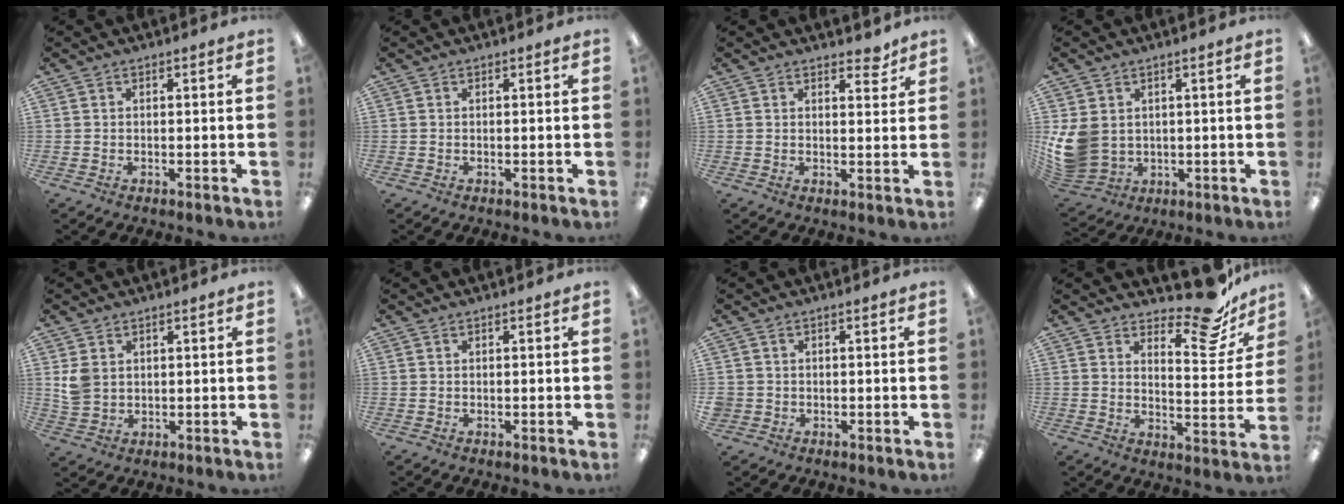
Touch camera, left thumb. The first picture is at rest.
{"total": 0.0}
{"total": 3.3, "force": [2.7, 1.2, 1.4], "torque": [0.001, -0.018, 0.043]}
{"total": 9.7, "force": [1.4, 8.1, 5.2], "torque": [-0.132, -0.008, 0.031]}
{"total": 4.6, "force": [1.9, 3.6, 2.2], "torque": [-0.039, 0.002, 0.038]}
{"total": 0.0}
{"total": 1.5, "force": [0.1, 1.5, 0.1], "torque": [-0.002, 0.003, -0.002]}
{"total": 14.1, "force": [11.1, 4.5, 7.3], "torque": [-0.091, -0.085, 0.187]}